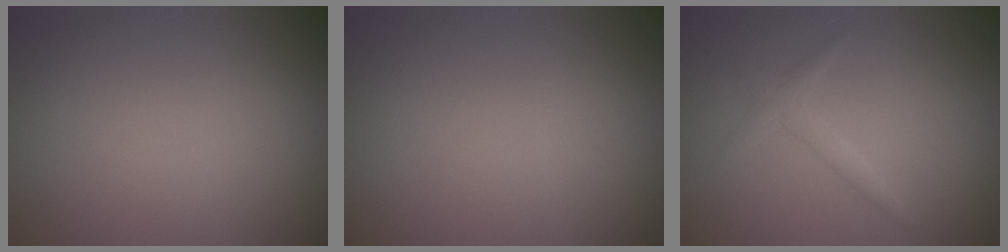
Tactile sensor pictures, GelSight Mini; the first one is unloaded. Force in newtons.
{"total": 0.0}
{"total": 1.4, "press": 1.4, "slide": 0.1}